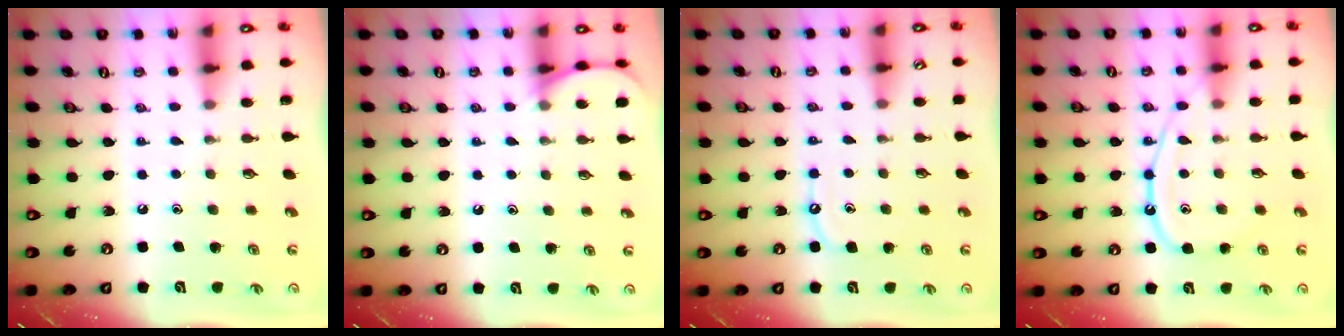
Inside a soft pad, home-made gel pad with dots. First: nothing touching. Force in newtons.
{"total": 5.7, "press": 5.7, "slide": 0.6}
{"total": 6.1, "press": 6.1, "slide": 0.6}
{"total": 11.1, "press": 11.1, "slide": 1.2}